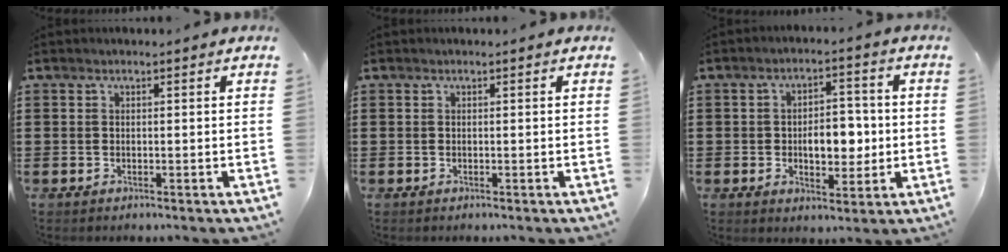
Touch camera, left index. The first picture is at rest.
{"total": 0.0}
{"total": 7.0, "force": [-0.6, 3.8, 5.9], "torque": [-0.086, 0.002, -0.018]}